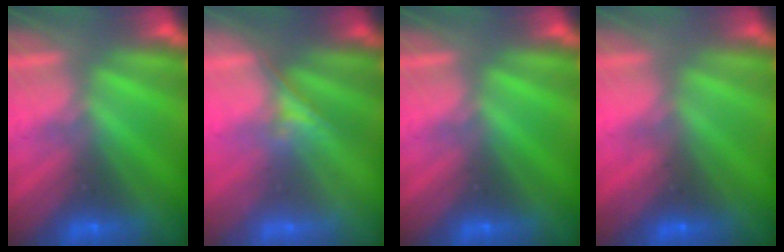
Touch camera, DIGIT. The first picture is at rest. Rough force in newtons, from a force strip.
{"total": 1.8}
{"total": 0.0}
{"total": 4.8}